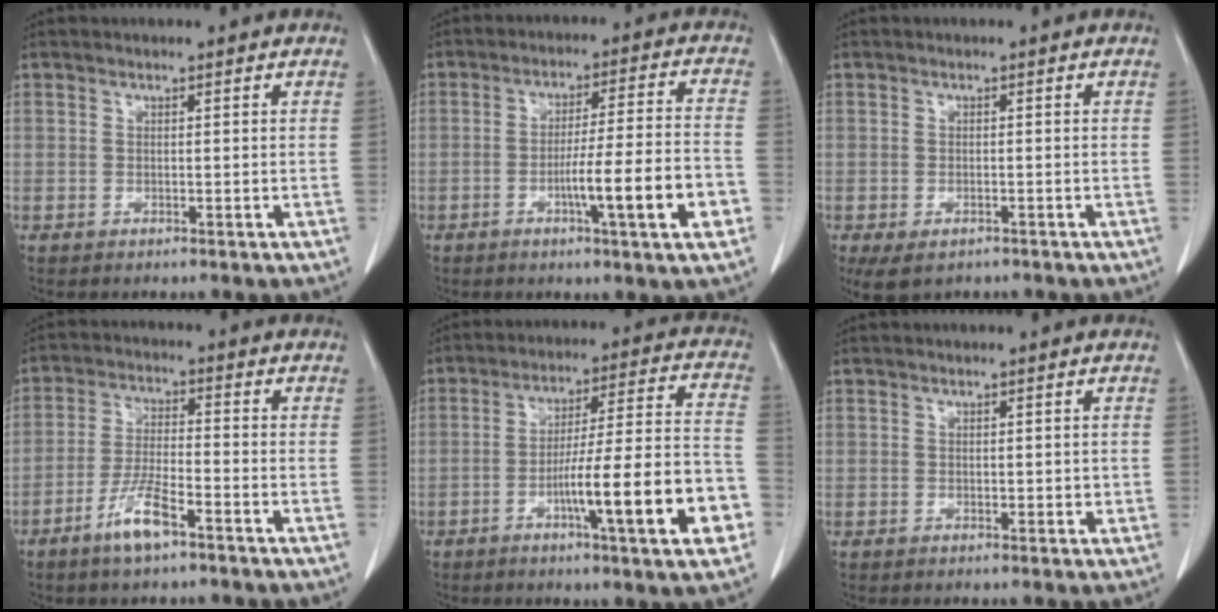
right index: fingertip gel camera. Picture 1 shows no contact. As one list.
[{"total": 11.9, "force": [-4.2, -0.1, 11.2], "torque": [-0.176, -0.005, -0.066]}, {"total": 4.6, "force": [-3.0, 2.3, 2.6], "torque": [-0.046, -0.010, -0.043]}, {"total": 6.7, "force": [-4.2, 1.0, 5.2], "torque": [-0.106, -0.006, -0.079]}, {"total": 17.4, "force": [-6.4, 0.7, 16.2], "torque": [-0.223, 0.011, -0.092]}, {"total": 1.5, "force": [0.0, 1.0, 1.1], "torque": [-0.013, 0.002, 0.002]}]